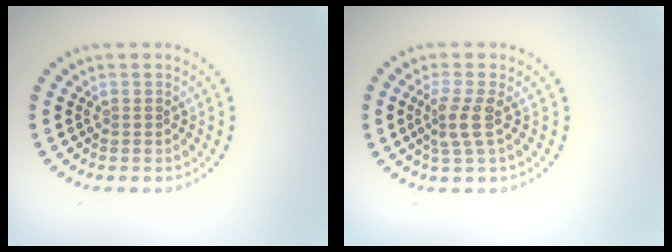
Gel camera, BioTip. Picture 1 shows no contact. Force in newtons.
{"total": 2.3, "press": 1.7, "slide": 1.6}